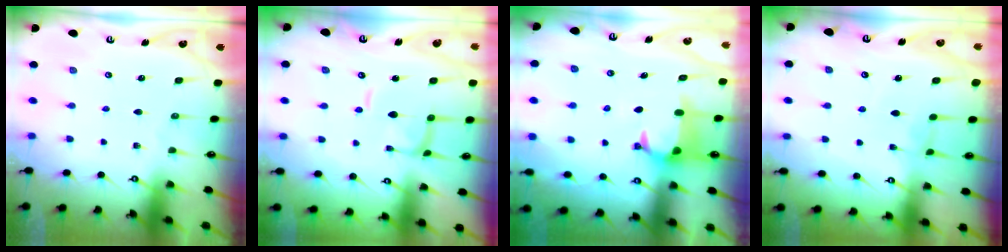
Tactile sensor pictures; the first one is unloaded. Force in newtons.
{"total": 0.0}
{"total": 0.9, "press": 0.2, "slide": 0.9}
{"total": 1.4, "press": 1.3, "slide": 0.4}